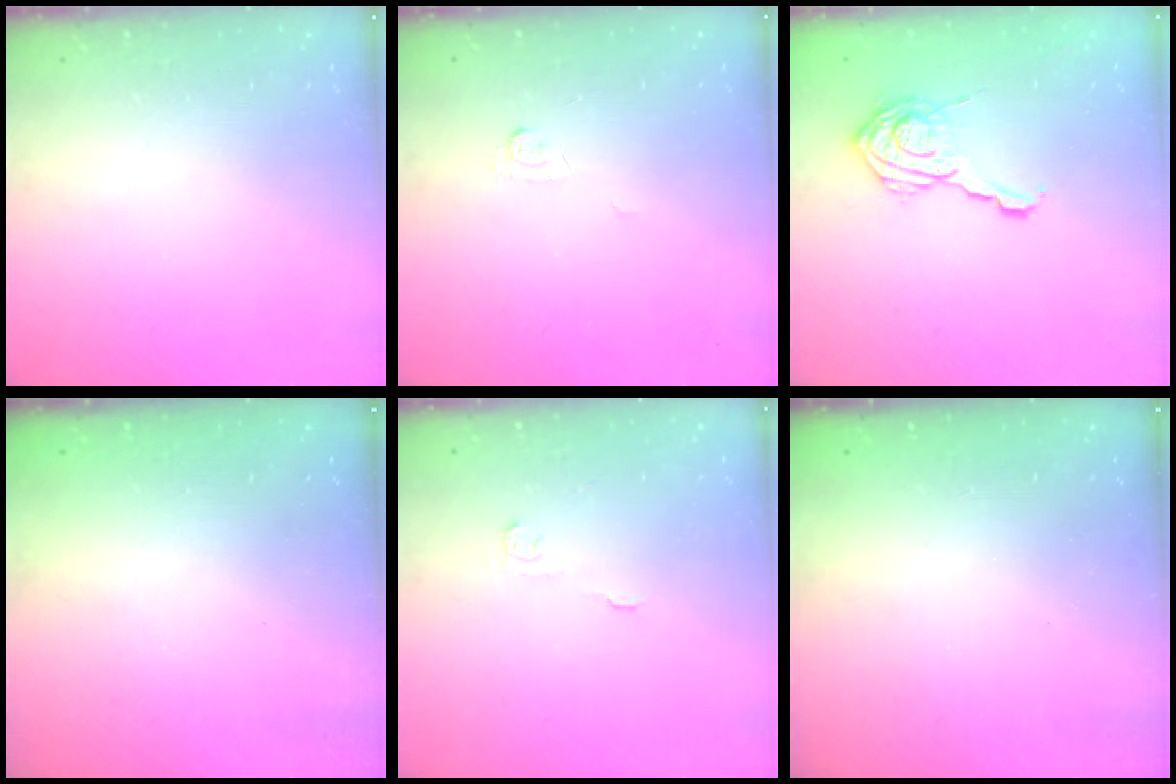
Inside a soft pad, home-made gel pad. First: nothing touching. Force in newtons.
{"total": 3.6, "press": 3.5, "slide": 0.4}
{"total": 14.5, "press": 14.5, "slide": 0.4}
{"total": 2.5, "press": 2.4, "slide": 0.8}
{"total": 2.8, "press": 2.8, "slide": 0.4}
{"total": 2.3, "press": 2.2, "slide": 0.8}